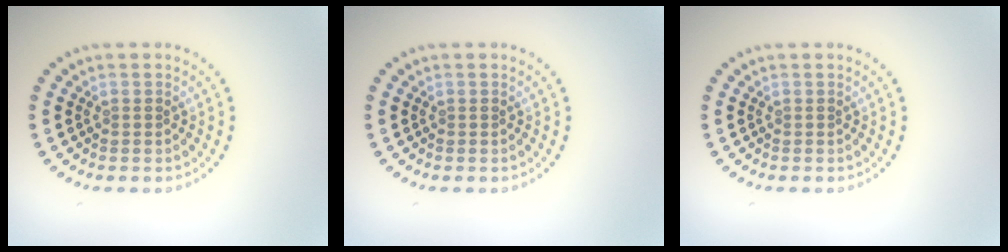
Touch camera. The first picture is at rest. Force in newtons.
{"total": 0.0}
{"total": 0.0}